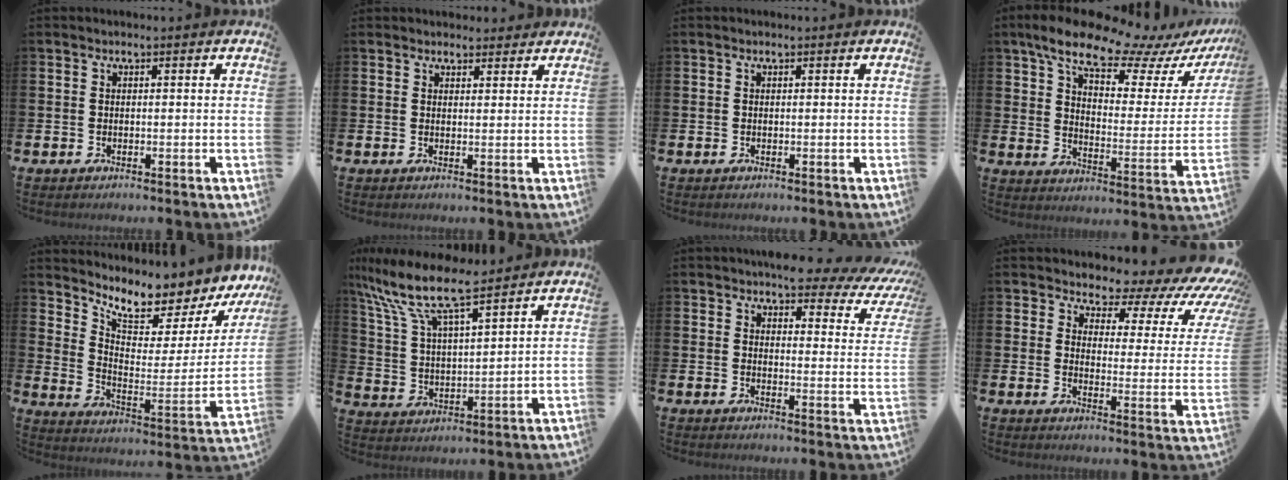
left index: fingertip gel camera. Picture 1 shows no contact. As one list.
[{"total": 2.3, "force": [2.1, 0.7, -0.1], "torque": [0.017, -0.013, 0.036]}, {"total": 0.0}, {"total": 12.6, "force": [10.8, 3.9, 5.2], "torque": [-0.113, -0.073, 0.181]}, {"total": 7.6, "force": [7.2, 1.4, 1.8], "torque": [-0.062, -0.066, 0.118]}, {"total": 10.0, "force": [8.7, 1.7, 4.5], "torque": [-0.127, -0.048, 0.152]}, {"total": 5.4, "force": [4.5, 2.1, 1.9], "torque": [-0.037, -0.030, 0.075]}, {"total": 4.6, "force": [3.9, 2.1, 1.4], "torque": [-0.021, -0.051, 0.051]}]